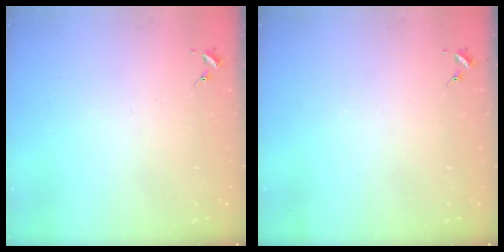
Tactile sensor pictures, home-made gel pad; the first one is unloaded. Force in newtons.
{"total": 0.0}